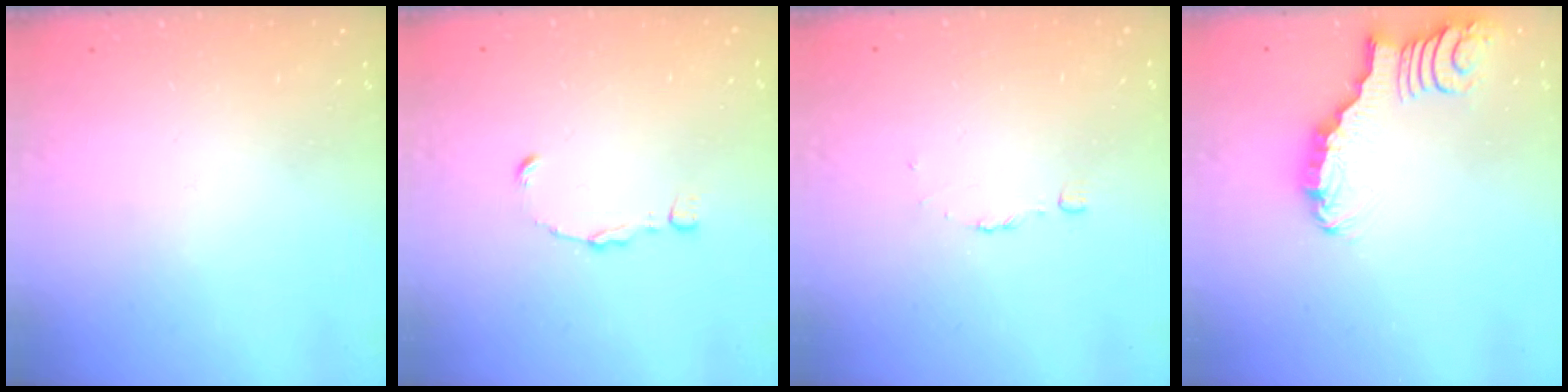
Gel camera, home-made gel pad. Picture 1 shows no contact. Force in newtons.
{"total": 1.2, "press": 1.2, "slide": 0.1}
{"total": 3.1, "press": 3.1, "slide": 0.2}
{"total": 2.2, "press": 2.2, "slide": 0.4}